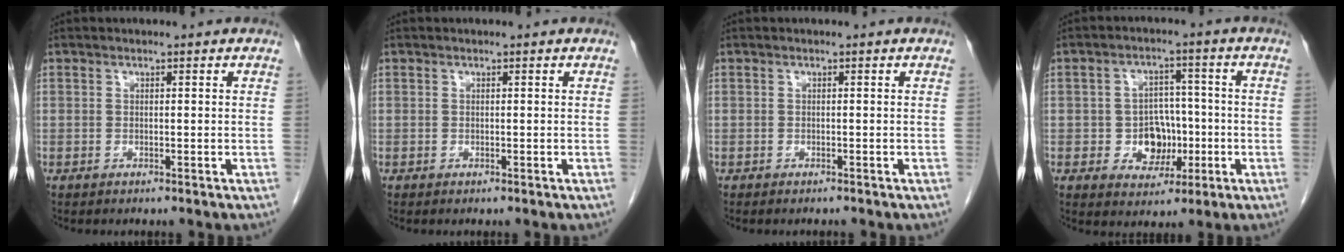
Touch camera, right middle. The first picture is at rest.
{"total": 0.0}
{"total": 0.6, "force": [-0.5, -0.4, 0.0], "torque": [-0.007, -0.003, -0.009]}
{"total": 5.9, "force": [-1.3, 4.6, 3.5], "torque": [-0.053, 0.014, -0.014]}